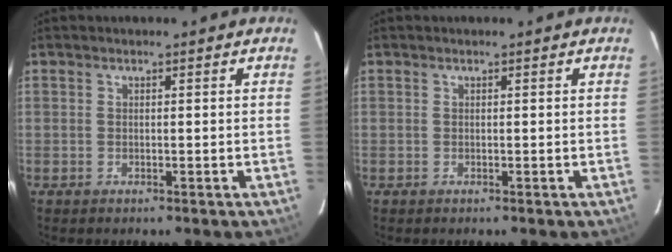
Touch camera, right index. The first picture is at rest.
{"total": 0.0}